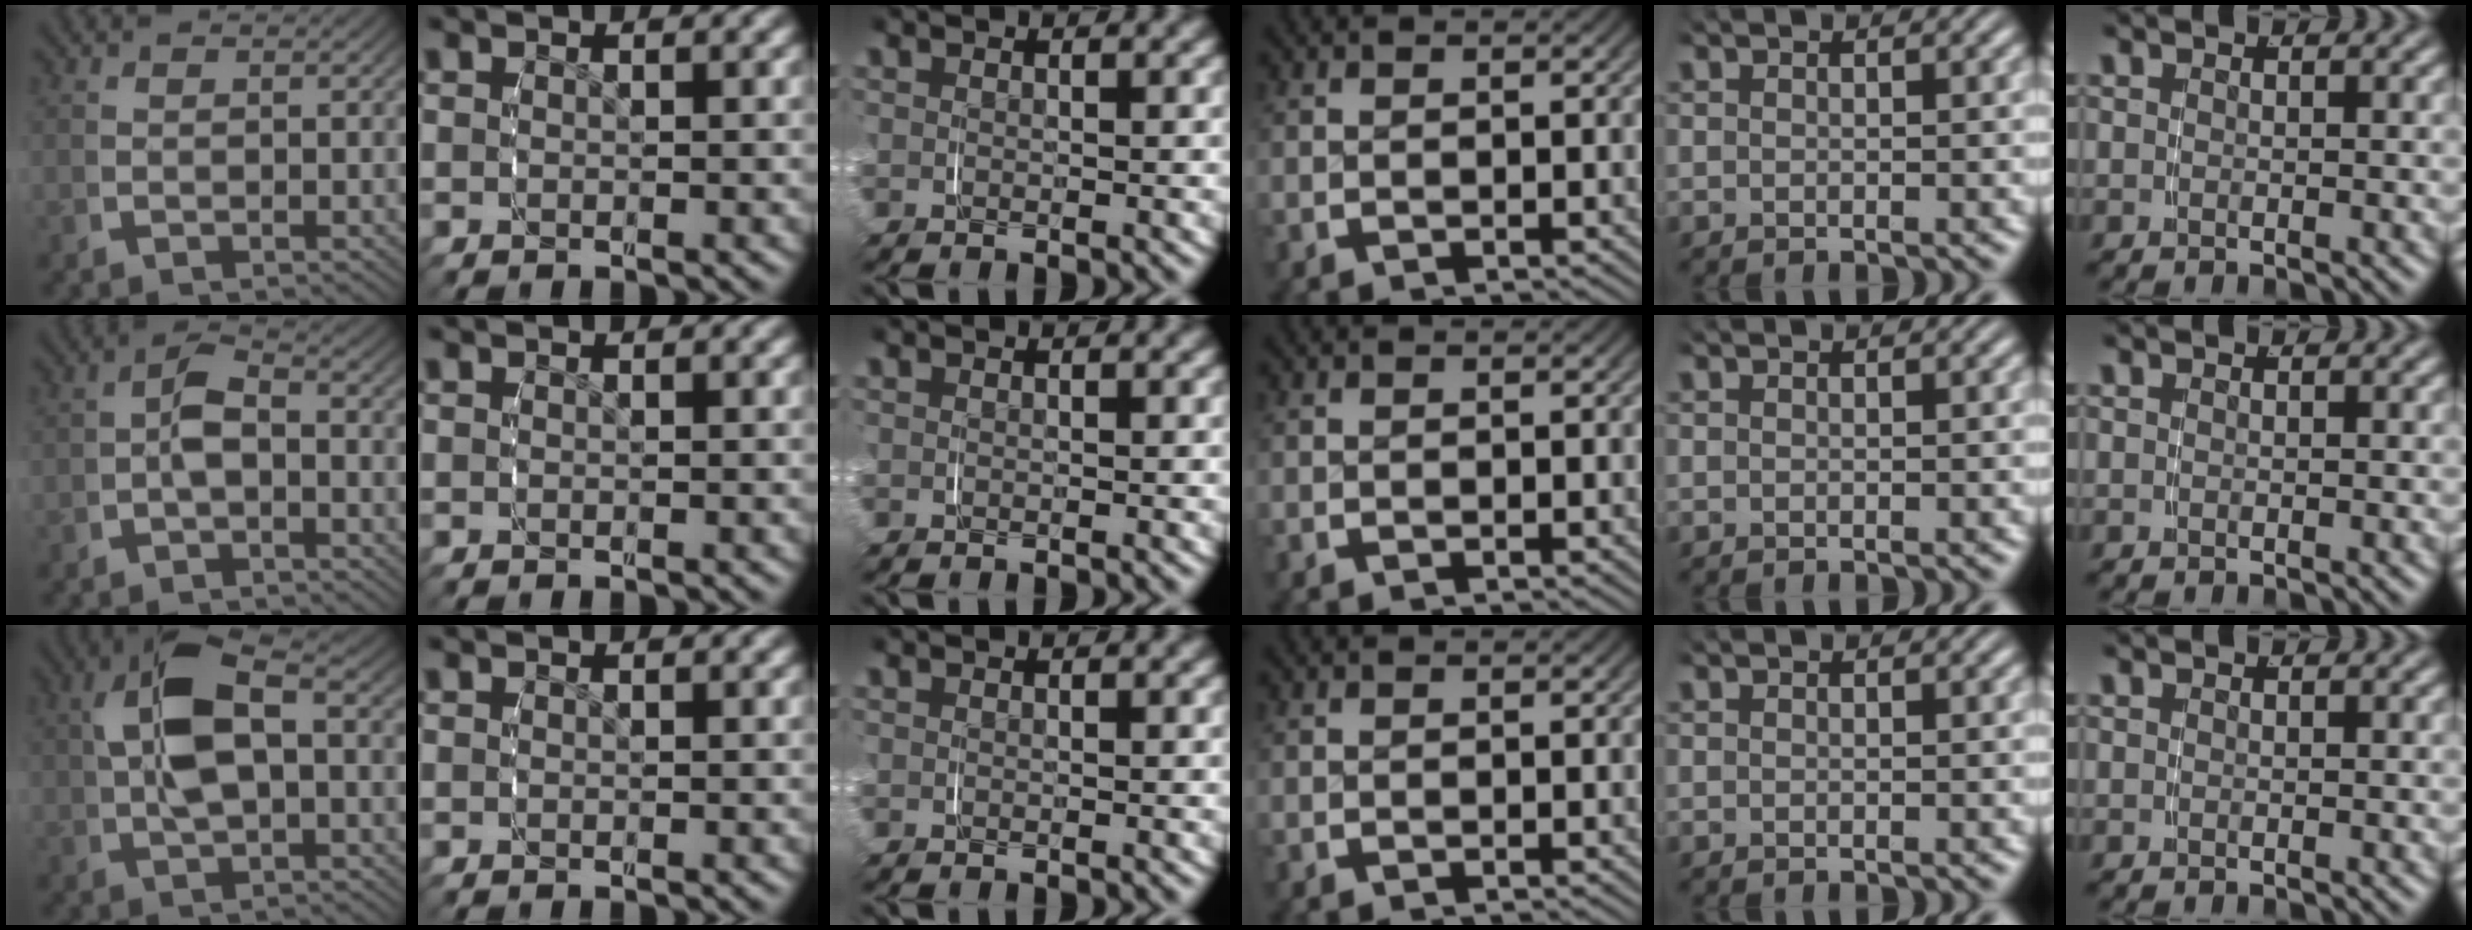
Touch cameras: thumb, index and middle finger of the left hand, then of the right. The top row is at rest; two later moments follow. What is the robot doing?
{"motion": "grasp_and_lifting", "object": "jar lid"}